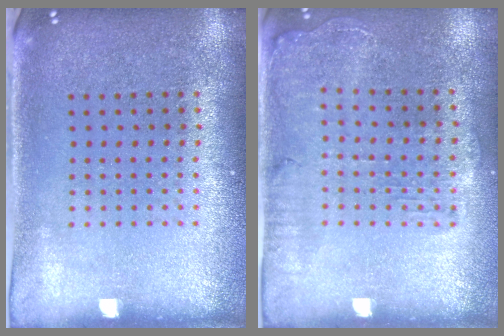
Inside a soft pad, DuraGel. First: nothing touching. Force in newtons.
{"total": 1.6, "press": 1.5, "slide": 0.5}